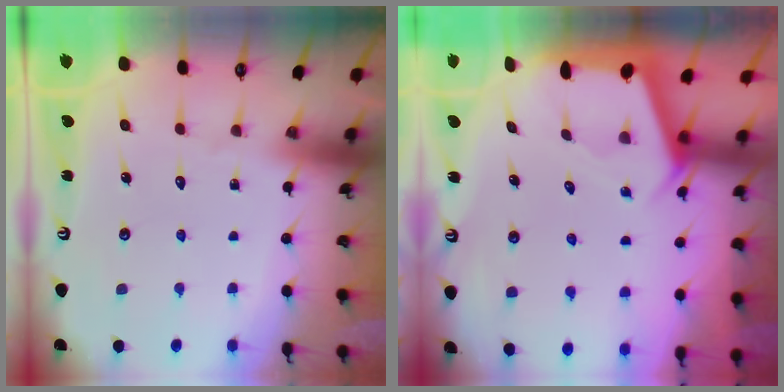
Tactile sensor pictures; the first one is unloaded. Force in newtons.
{"total": 2.5, "press": 2.5, "slide": 0.3}